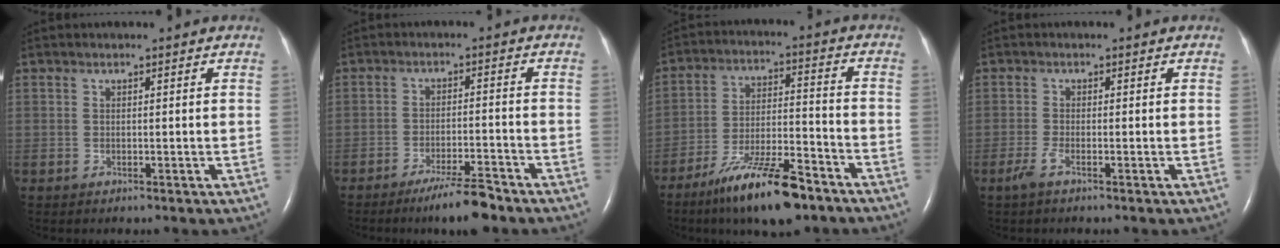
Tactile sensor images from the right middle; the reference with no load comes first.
{"total": 6.3, "force": [-4.9, 0.2, 3.8], "torque": [-0.069, -0.013, -0.086]}
{"total": 13.9, "force": [-9.7, 2.6, 9.5], "torque": [-0.173, -0.013, -0.167]}
{"total": 1.7, "force": [-1.1, 0.0, 1.3], "torque": [-0.038, -0.005, -0.029]}